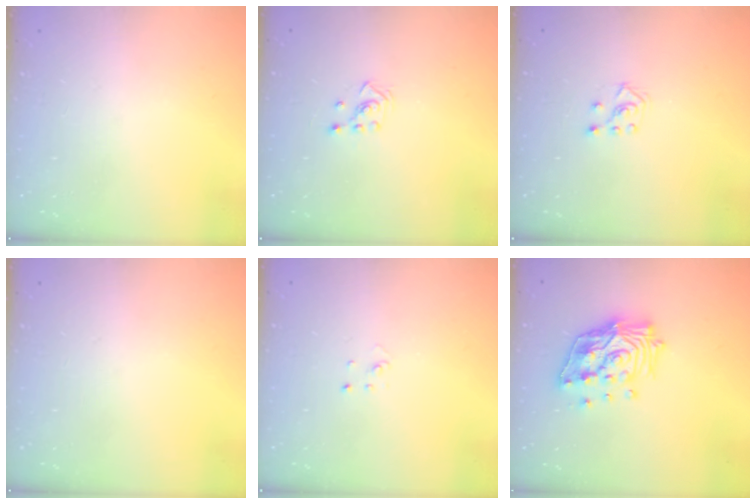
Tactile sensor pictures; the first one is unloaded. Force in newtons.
{"total": 2.3, "press": 2.2, "slide": 0.8}
{"total": 4.6, "press": 4.5, "slide": 0.8}
{"total": 0.0}
{"total": 2.0, "press": 2.0, "slide": 0.1}
{"total": 16.6, "press": 16.4, "slide": 2.7}